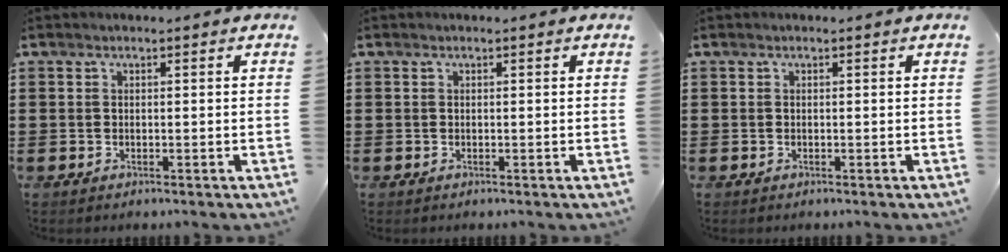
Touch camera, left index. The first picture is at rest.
{"total": 0.0}
{"total": 0.0}